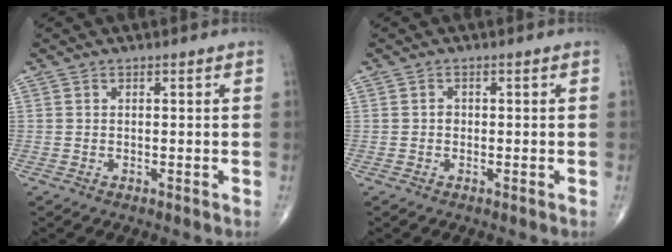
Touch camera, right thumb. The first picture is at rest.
{"total": 0.9, "force": [-0.1, 0.8, 0.4], "torque": [0.001, 0.003, -0.003]}